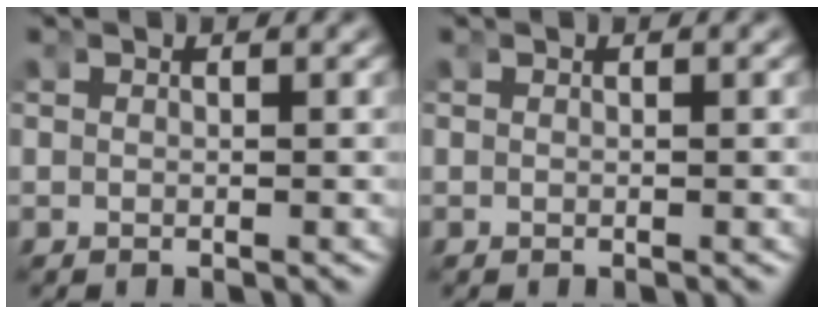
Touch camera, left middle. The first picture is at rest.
{"total": 0.0}